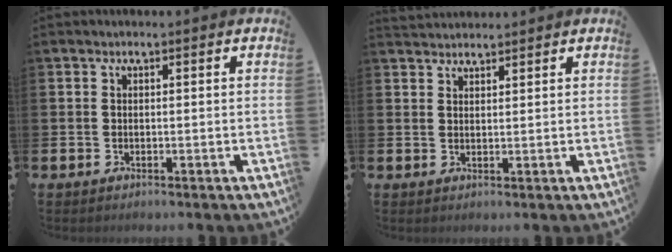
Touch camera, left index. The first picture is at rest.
{"total": 2.4, "force": [2.3, 0.6, 0.0], "torque": [0.008, -0.011, 0.041]}